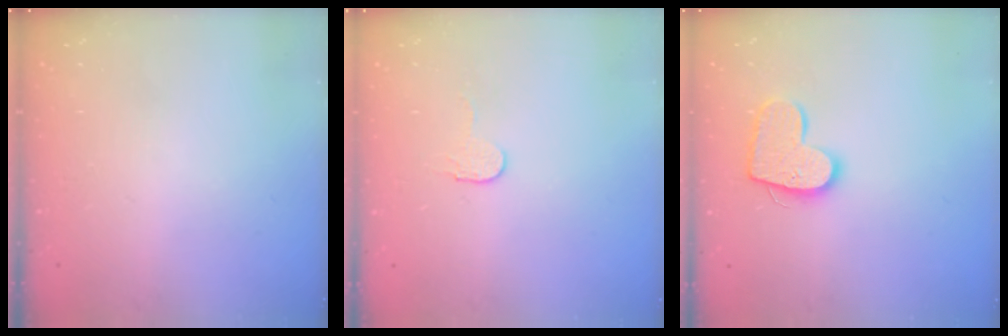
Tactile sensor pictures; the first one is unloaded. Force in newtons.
{"total": 3.2, "press": 3.2, "slide": 0.3}
{"total": 13.0, "press": 13.0, "slide": 0.9}